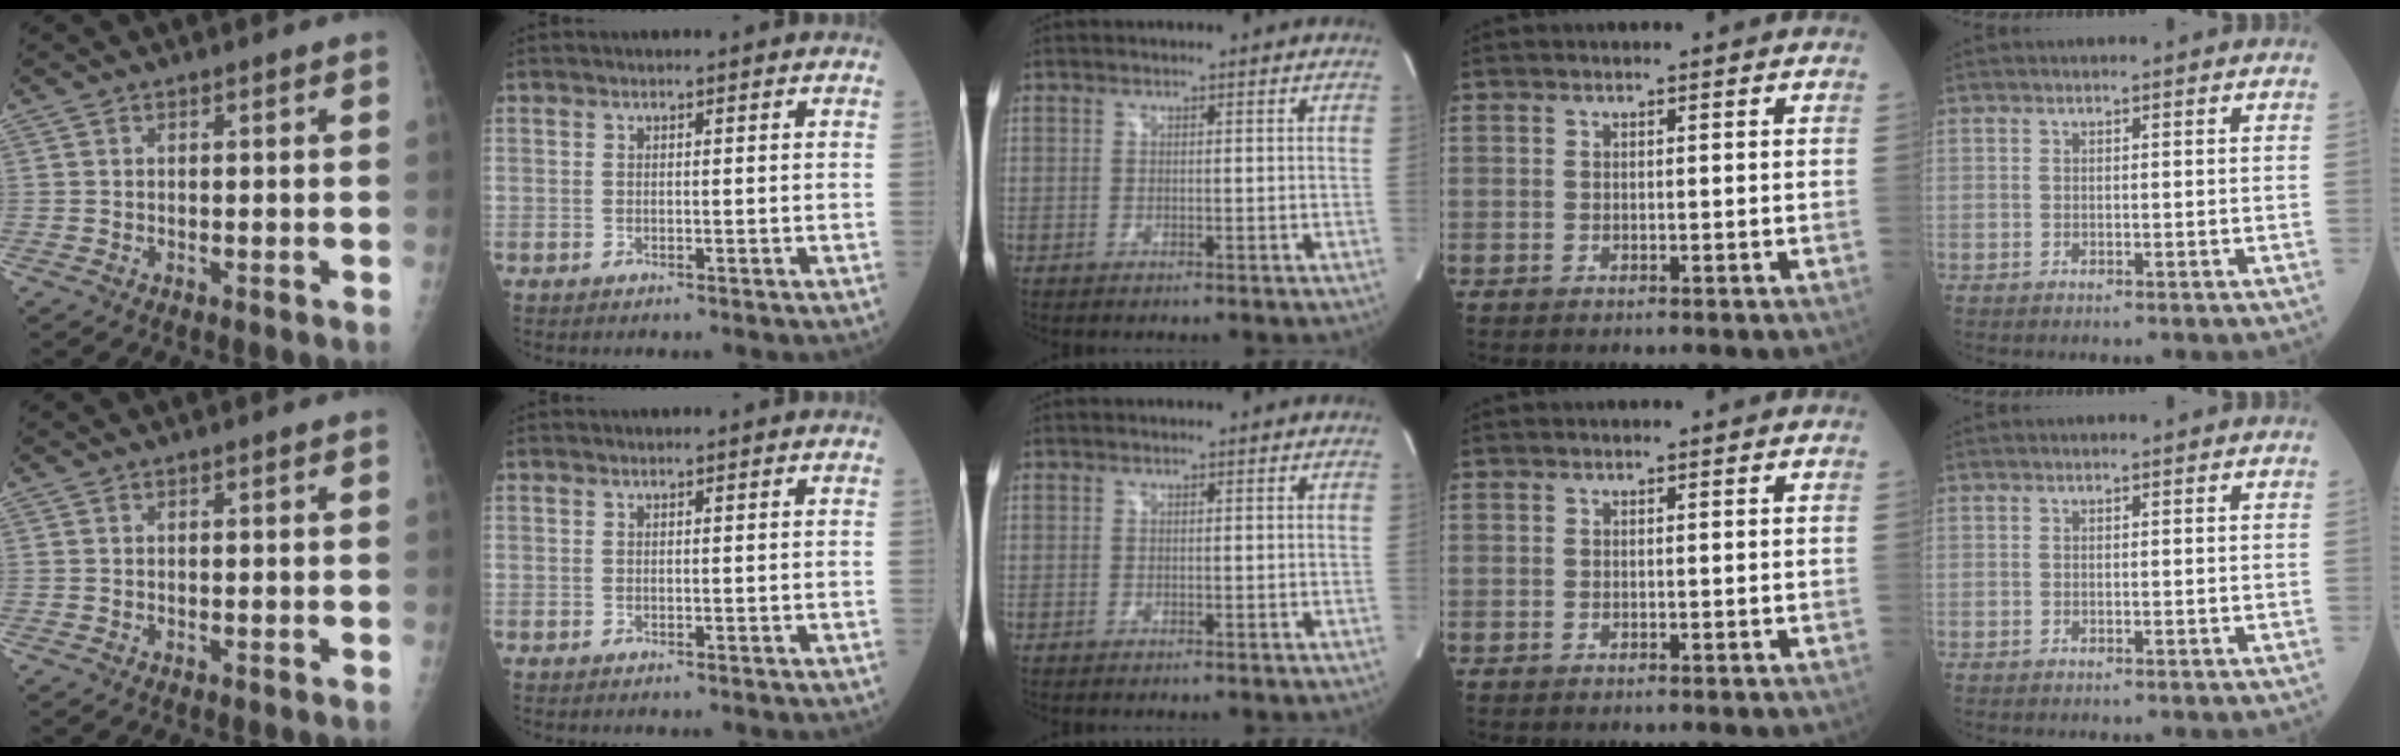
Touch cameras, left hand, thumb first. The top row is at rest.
{}